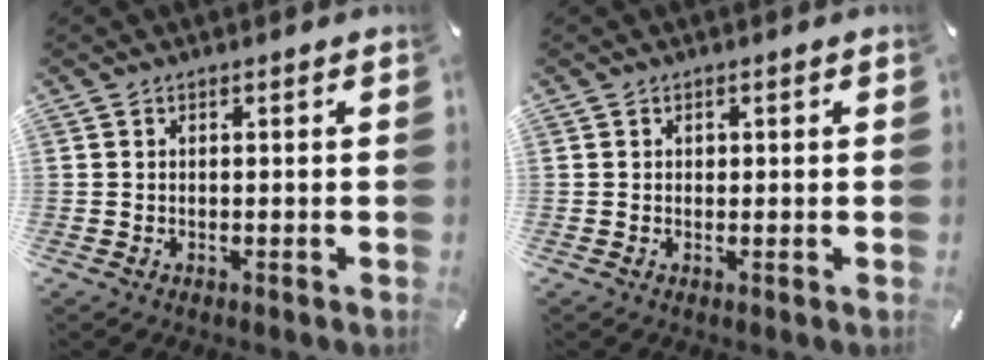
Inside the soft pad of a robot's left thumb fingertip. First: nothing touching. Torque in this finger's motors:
{"motor_torque": [0.33, 0.49, 0.06, -0.05, 0.00]}